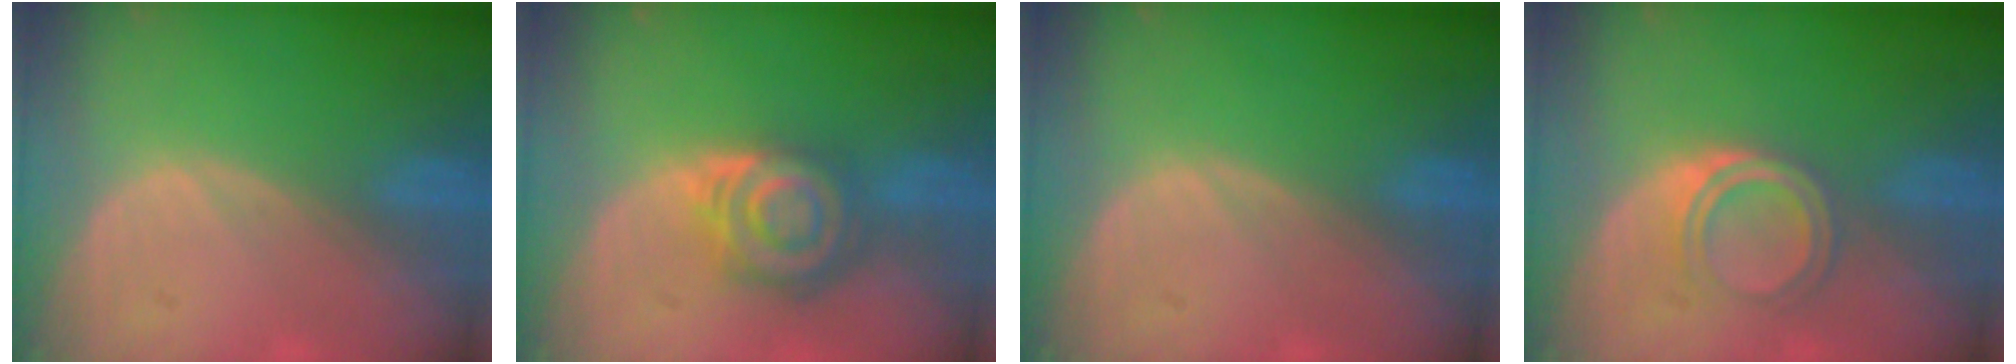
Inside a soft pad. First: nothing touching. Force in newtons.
{"total": 8.0, "press": 7.0, "slide": 3.8}
{"total": 0.0}
{"total": 4.2, "press": 4.1, "slide": 1.0}